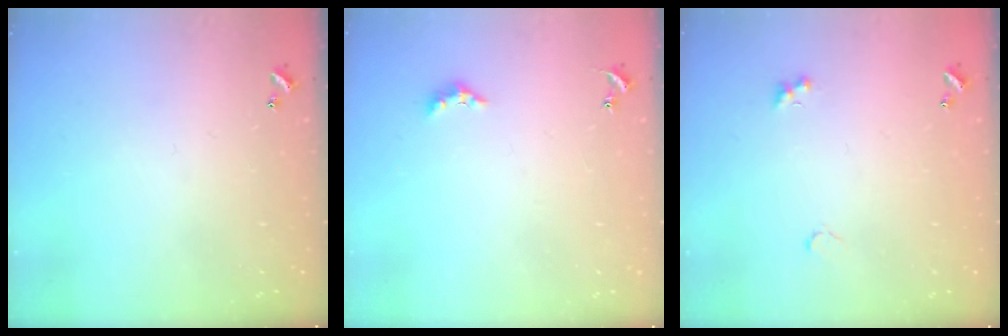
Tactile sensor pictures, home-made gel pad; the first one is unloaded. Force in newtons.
{"total": 2.8, "press": 2.7, "slide": 0.6}
{"total": 2.8, "press": 2.7, "slide": 0.6}